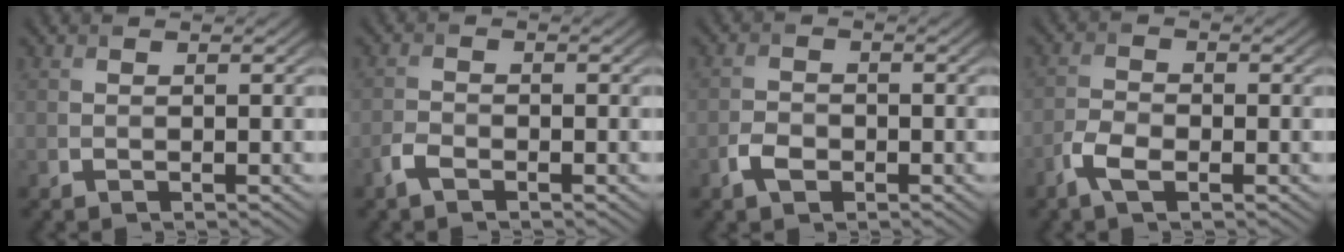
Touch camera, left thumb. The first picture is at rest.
{"total": 2.1, "force": [-1.5, 0.9, 1.1], "torque": [-0.028, 0.000, -0.037]}
{"total": 2.6, "force": [-1.4, 1.7, 1.5], "torque": [-0.032, 0.000, -0.031]}
{"total": 3.6, "force": [-2.0, 1.6, 2.5], "torque": [-0.056, 0.000, -0.049]}